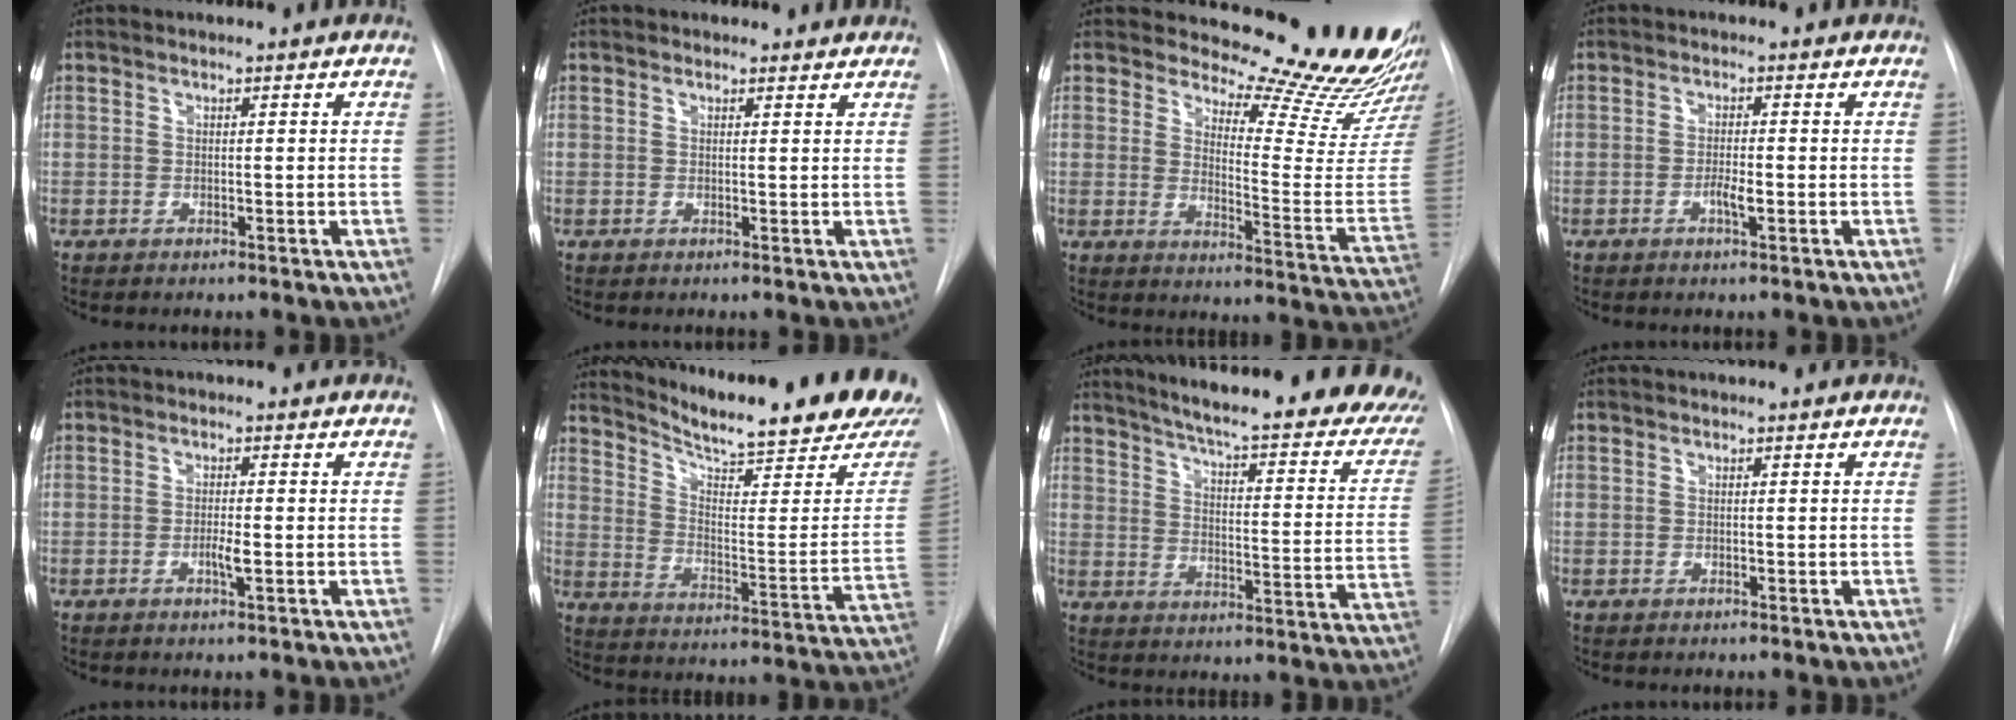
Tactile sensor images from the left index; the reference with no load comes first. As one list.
[{"total": 1.7, "force": [1.5, 0.7, -0.1], "torque": [-0.002, 0.000, 0.008]}, {"total": 21.9, "force": [20.3, 3.2, 7.4], "torque": [-0.088, -0.135, 0.234]}, {"total": 2.1, "force": [-0.8, 0.3, 1.9], "torque": [-0.034, 0.001, -0.015]}, {"total": 1.9, "force": [-0.6, 0.2, 1.8], "torque": [-0.033, -0.001, -0.011]}, {"total": 26.3, "force": [23.0, 2.3, 12.6], "torque": [-0.196, -0.092, 0.298]}, {"total": 30.1, "force": [24.8, 4.8, 16.3], "torque": [-0.206, -0.069, 0.293]}, {"total": 0.0}]